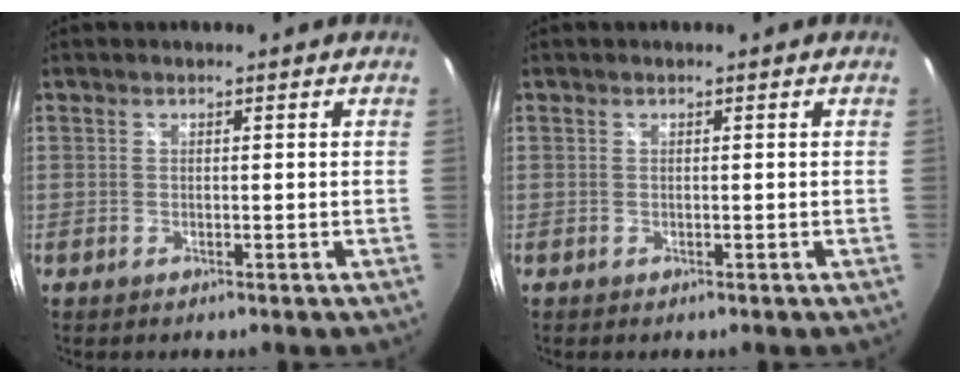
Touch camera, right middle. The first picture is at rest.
{"total": 0.0}